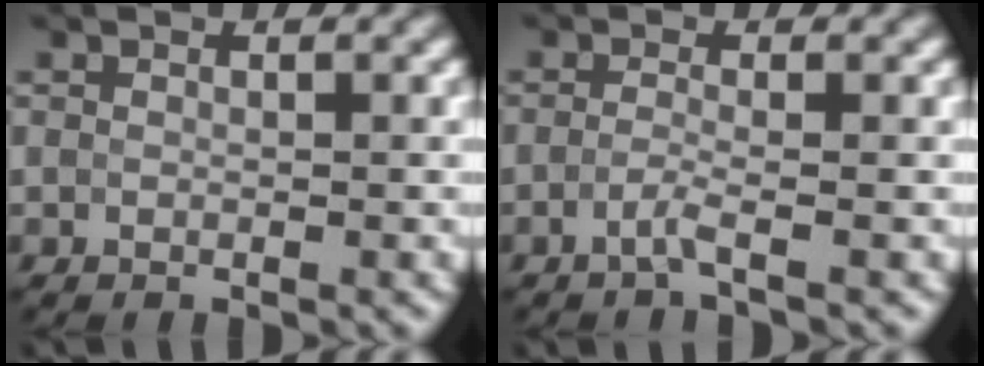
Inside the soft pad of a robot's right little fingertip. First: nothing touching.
{"total": 1.2, "force": [-1.1, -0.1, 0.4], "torque": [-0.010, 0.001, -0.029]}